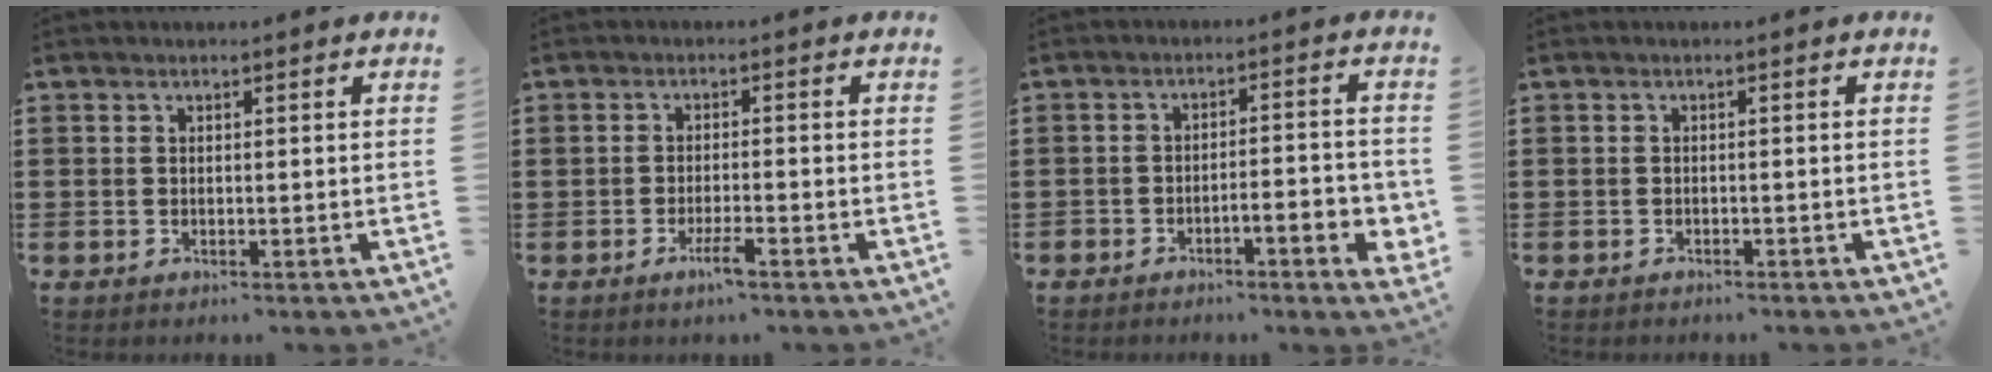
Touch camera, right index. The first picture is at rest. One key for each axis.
{"total": 2.8, "fx": -1.7, "fy": 0.3, "fz": 2.1, "tx": -0.043, "ty": -0.005, "tz": -0.032}
{"total": 4.7, "fx": -2.8, "fy": 0.8, "fz": 3.6, "tx": -0.058, "ty": -0.002, "tz": -0.050}
{"total": 0.6, "fx": -0.6, "fy": 0.2, "fz": 0.1, "tx": -0.005, "ty": -0.002, "tz": -0.011}